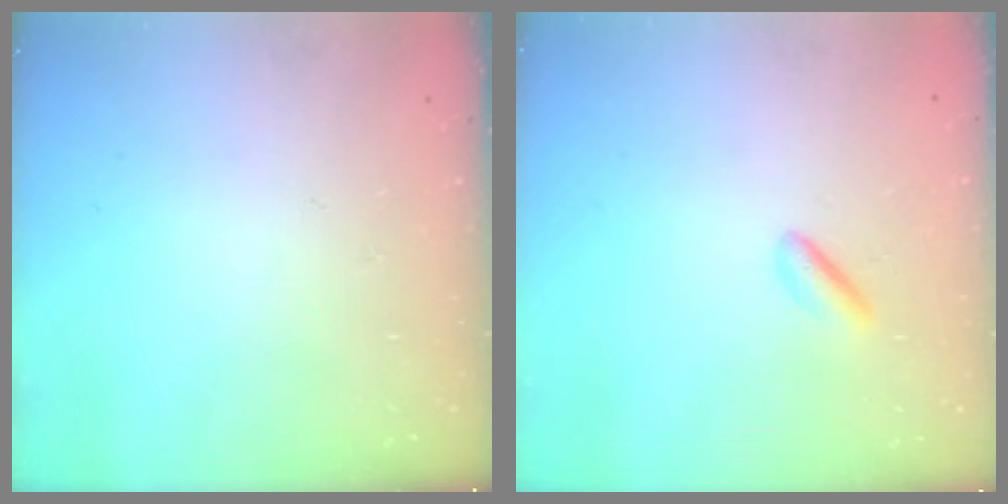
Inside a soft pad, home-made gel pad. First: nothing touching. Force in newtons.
{"total": 2.0, "press": 1.9, "slide": 0.7}